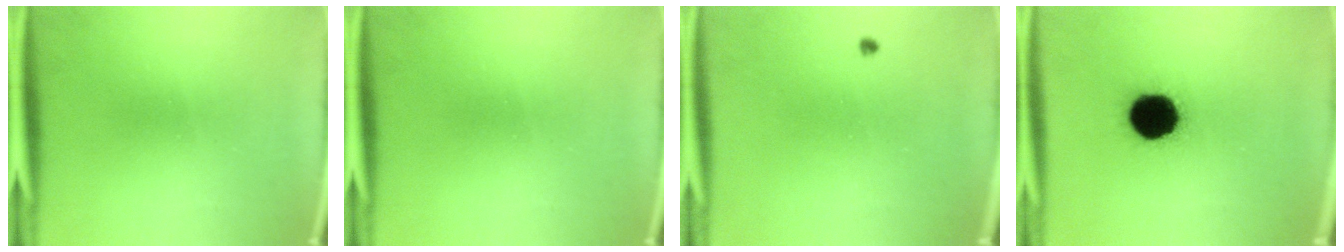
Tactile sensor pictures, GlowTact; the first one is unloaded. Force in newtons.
{"total": 0.0}
{"total": 0.7}
{"total": 15.4}